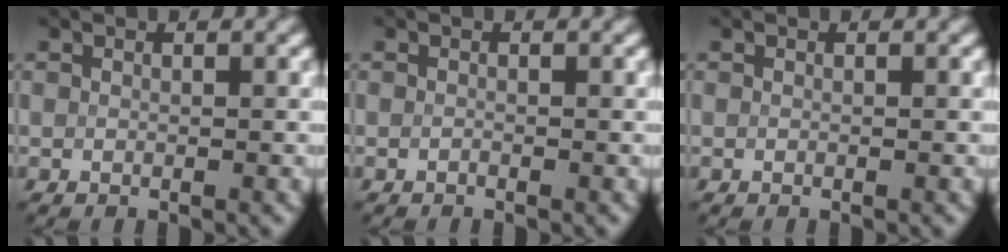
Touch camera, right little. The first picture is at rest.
{"total": 0.0}
{"total": 0.0}